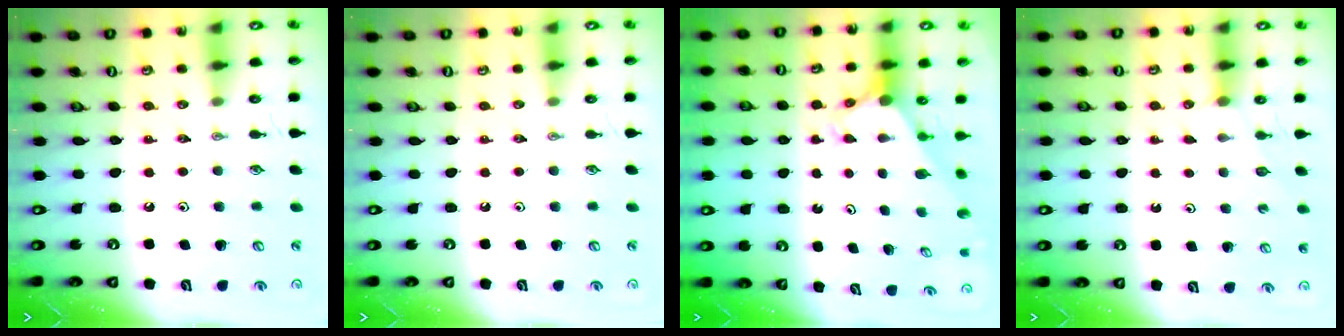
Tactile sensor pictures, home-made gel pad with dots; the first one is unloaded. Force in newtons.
{"total": 0.0}
{"total": 2.9, "press": 2.9, "slide": 0.2}
{"total": 1.7, "press": 1.7, "slide": 0.2}